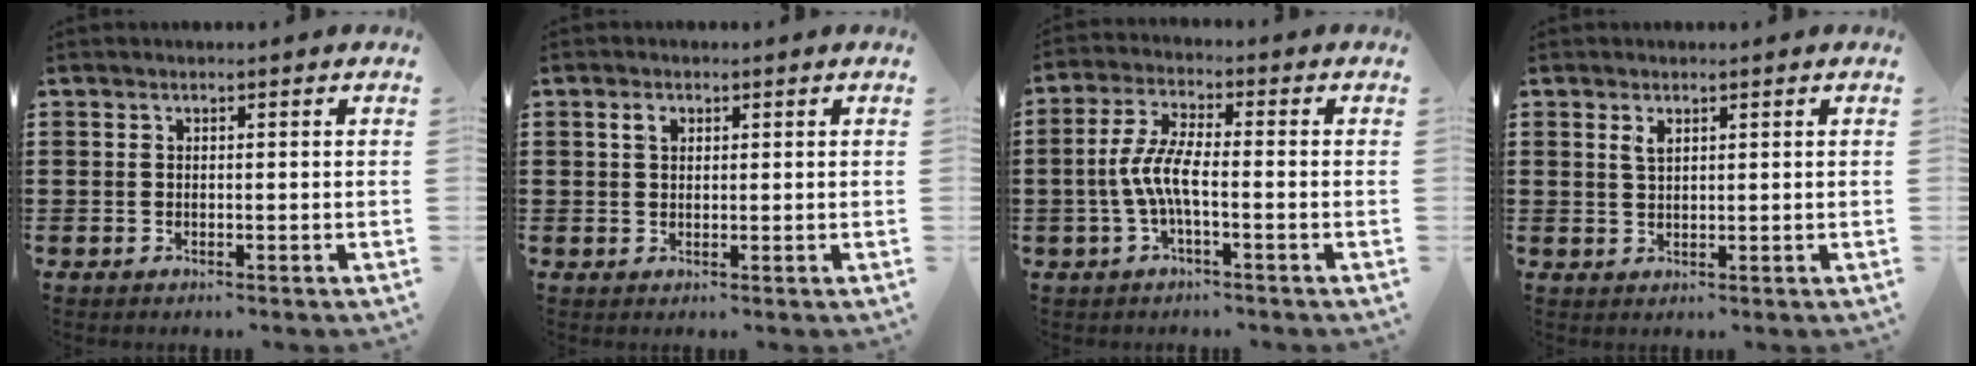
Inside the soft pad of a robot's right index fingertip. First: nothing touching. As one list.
[{"total": 1.6, "force": [0.6, 1.1, 1.0], "torque": [-0.023, 0.005, 0.011]}, {"total": 6.0, "force": [-1.7, 1.6, 5.6], "torque": [-0.131, -0.010, -0.041]}, {"total": 1.6, "force": [0.9, 0.7, 1.1], "torque": [-0.025, 0.003, 0.015]}]